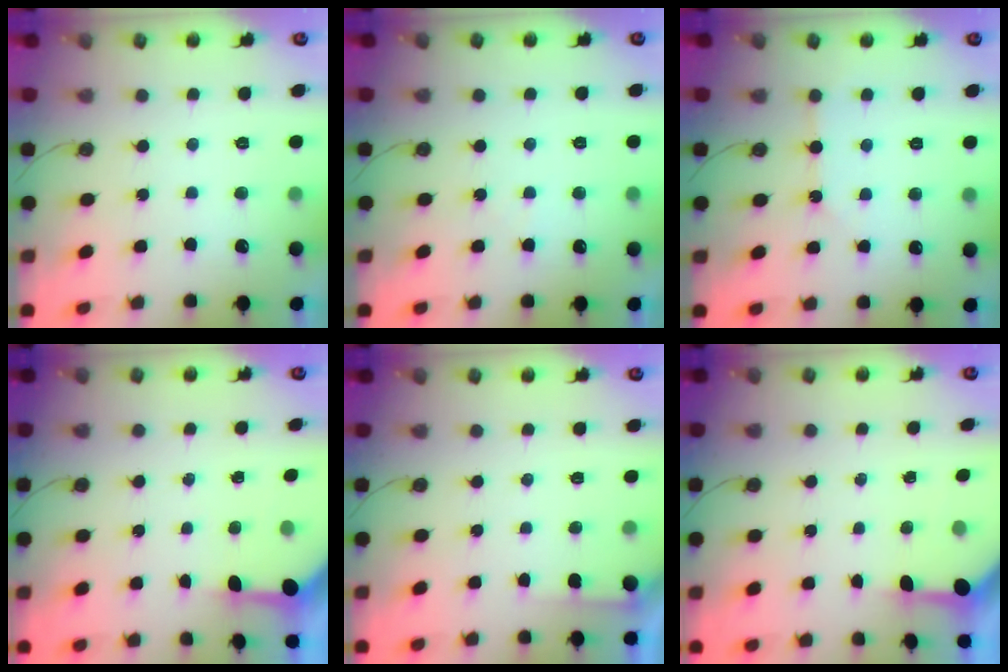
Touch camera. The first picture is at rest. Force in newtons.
{"total": 3.8, "press": 3.7, "slide": 0.6}
{"total": 2.3, "press": 2.3, "slide": 0.4}
{"total": 3.8, "press": 3.7, "slide": 0.3}
{"total": 1.5, "press": 1.5, "slide": 0.2}
{"total": 3.3, "press": 3.3, "slide": 0.4}